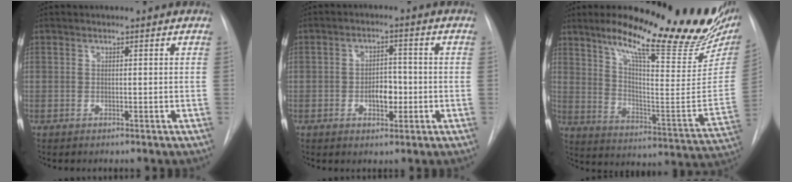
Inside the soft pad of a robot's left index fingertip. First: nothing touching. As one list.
[{"total": 4.3, "force": [-1.0, 2.4, 3.4], "torque": [-0.050, 0.007, -0.013]}, {"total": 26.1, "force": [19.7, 5.0, 16.4], "torque": [-0.237, -0.046, 0.267]}]